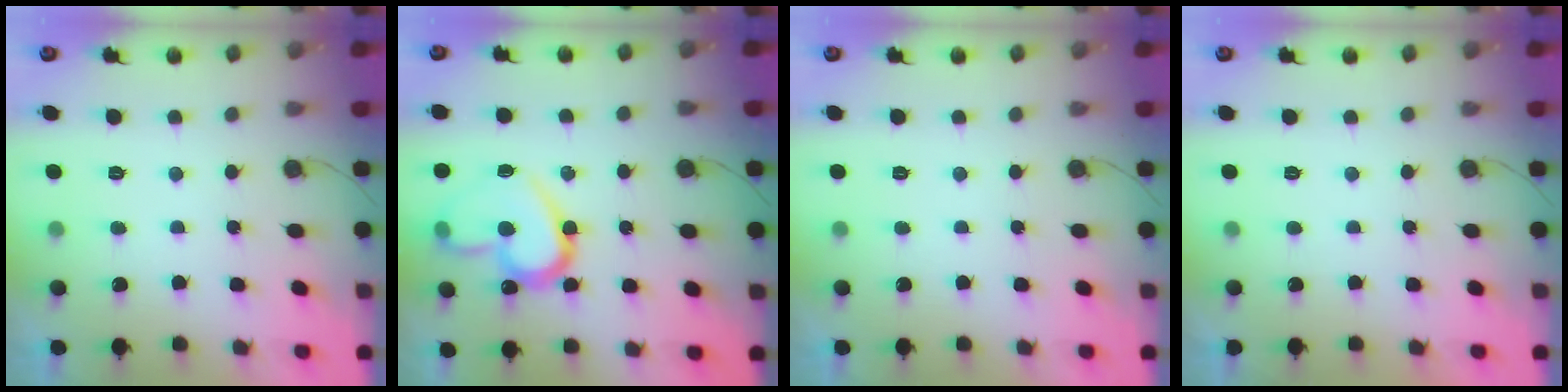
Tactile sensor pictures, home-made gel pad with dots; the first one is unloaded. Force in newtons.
{"total": 17.0, "press": 16.9, "slide": 2.3}
{"total": 0.0}
{"total": 1.7, "press": 1.7, "slide": 0.0}